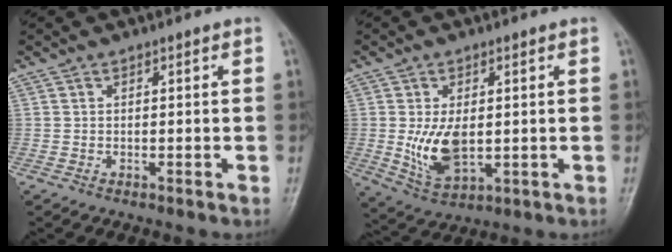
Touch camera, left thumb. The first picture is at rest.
{"total": 8.4, "force": [0.0, 4.7, 7.0], "torque": [-0.125, -0.014, 0.013]}